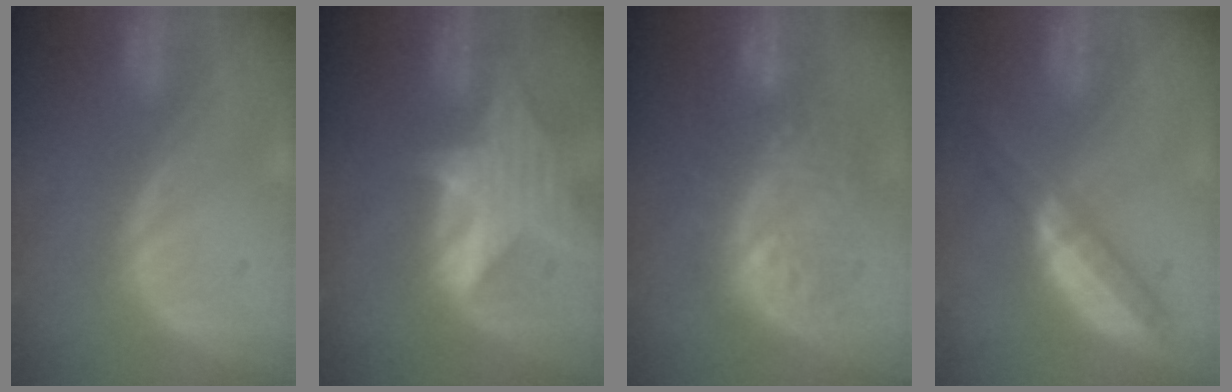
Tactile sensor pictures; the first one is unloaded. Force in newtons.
{"total": 8.1, "press": 7.4, "slide": 3.3}
{"total": 9.7, "press": 9.6, "slide": 0.9}
{"total": 6.2, "press": 5.4, "slide": 3.1}